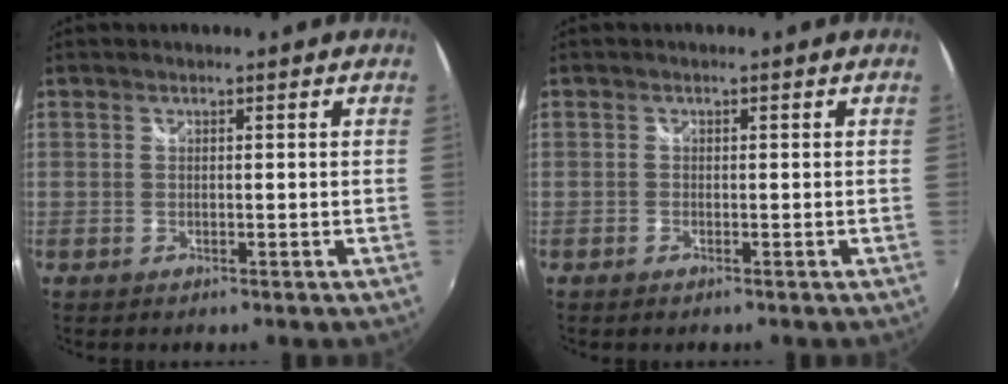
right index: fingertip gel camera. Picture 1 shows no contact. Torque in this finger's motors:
{"motor_torque": [0.02, 0.00, 0.07, 0.01]}